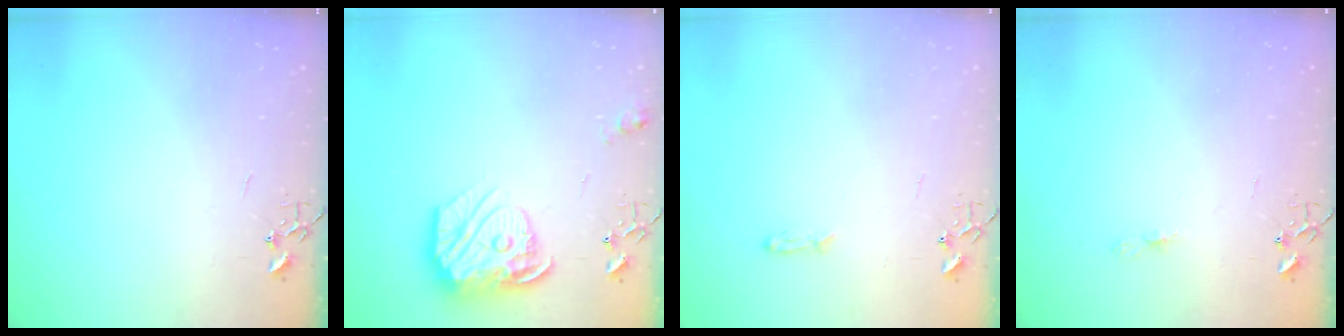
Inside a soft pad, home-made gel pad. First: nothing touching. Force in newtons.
{"total": 19.3, "press": 19.2, "slide": 1.9}
{"total": 2.7, "press": 2.7, "slide": 0.4}
{"total": 5.8, "press": 5.8, "slide": 0.5}